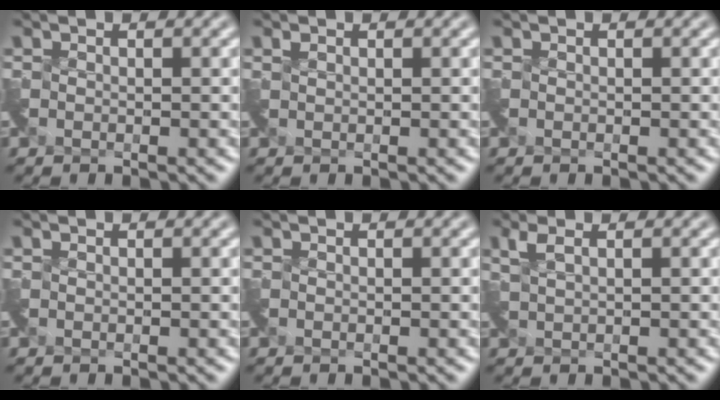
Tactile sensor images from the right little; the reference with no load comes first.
{"total": 0.6, "force": [0.4, -0.2, -0.3], "torque": [0.004, 0.002, 0.011]}
{"total": 0.0}
{"total": 0.0}
{"total": 0.0}
{"total": 0.9, "force": [0.9, -0.3, 0.0], "torque": [-0.006, 0.001, 0.026]}